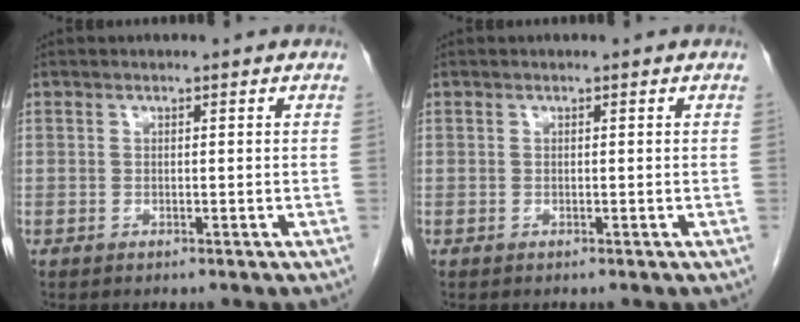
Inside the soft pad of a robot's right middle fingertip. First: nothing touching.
{"total": 0.0}